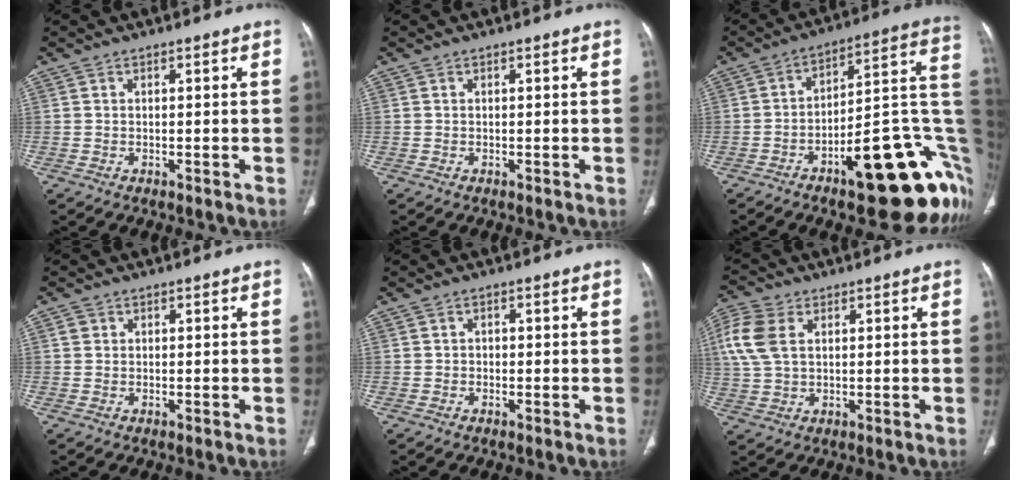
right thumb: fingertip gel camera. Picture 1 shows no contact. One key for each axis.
{"total": 0.0}
{"total": 26.1, "fx": -8.6, "fy": 9.3, "fz": 22.8, "tx": -0.215, "ty": 0.056, "tz": -0.110}
{"total": 1.0, "fx": 0.3, "fy": 0.9, "fz": 0.3, "tx": 0.000, "ty": 0.001, "tz": 0.004}
{"total": 0.9, "fx": -0.2, "fy": 0.8, "fz": 0.3, "tx": 0.001, "ty": 0.003, "tz": -0.006}
{"total": 9.1, "fx": 2.5, "fy": 5.8, "fz": 6.6, "tx": -0.160, "ty": 0.010, "tz": 0.050}